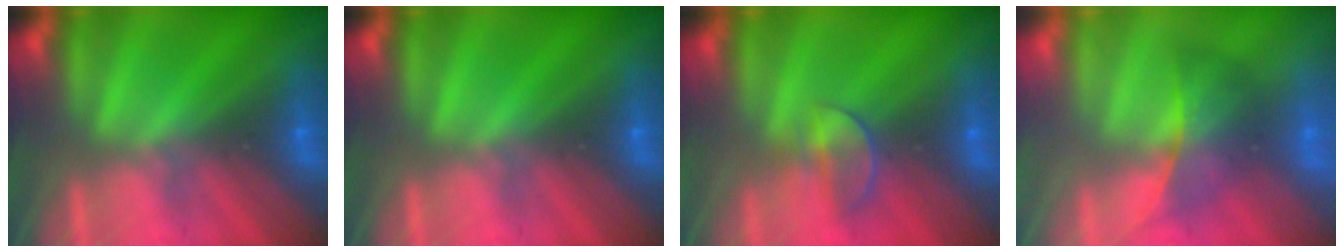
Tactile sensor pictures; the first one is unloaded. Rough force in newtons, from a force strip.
{"total": 0.0}
{"total": 2.3}
{"total": 2.1}